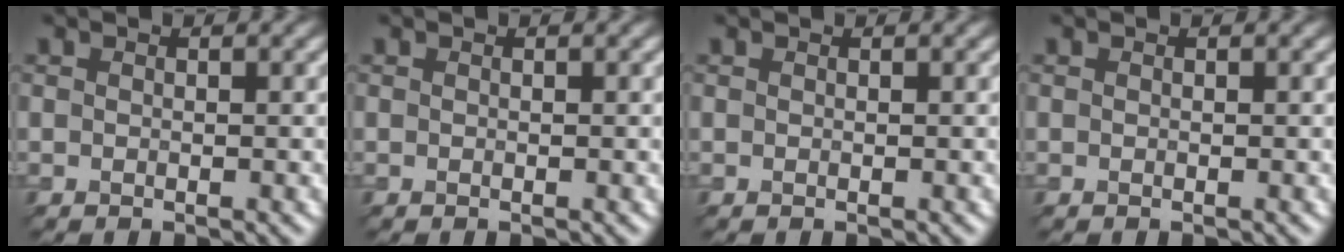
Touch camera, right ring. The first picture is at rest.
{"total": 0.0}
{"total": 0.0}
{"total": 0.0}